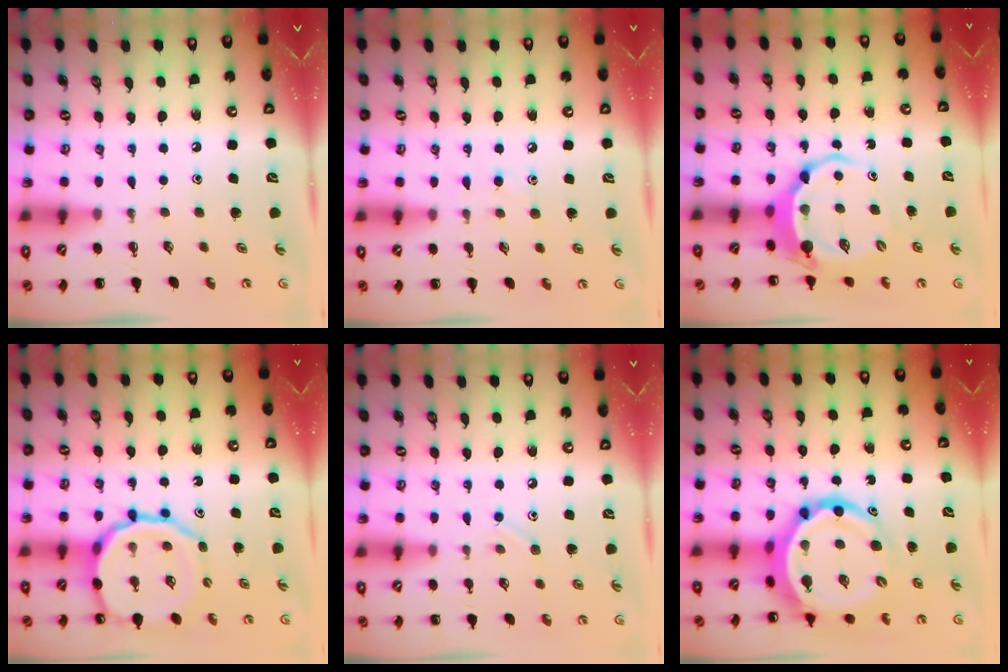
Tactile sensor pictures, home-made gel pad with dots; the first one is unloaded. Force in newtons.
{"total": 4.2, "press": 4.0, "slide": 1.3}
{"total": 6.1, "press": 6.0, "slide": 0.9}
{"total": 15.4, "press": 15.2, "slide": 2.4}
{"total": 5.8, "press": 5.5, "slide": 1.9}
{"total": 14.7, "press": 14.2, "slide": 3.9}